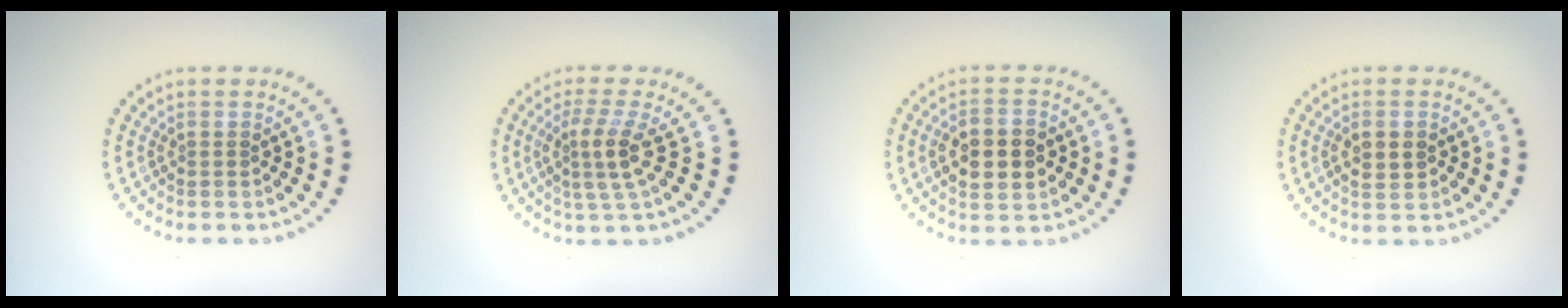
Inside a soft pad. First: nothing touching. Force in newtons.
{"total": 3.0, "press": 2.4, "slide": 1.9}
{"total": 5.2, "press": 5.2, "slide": 0.2}
{"total": 1.9, "press": 1.9, "slide": 0.1}